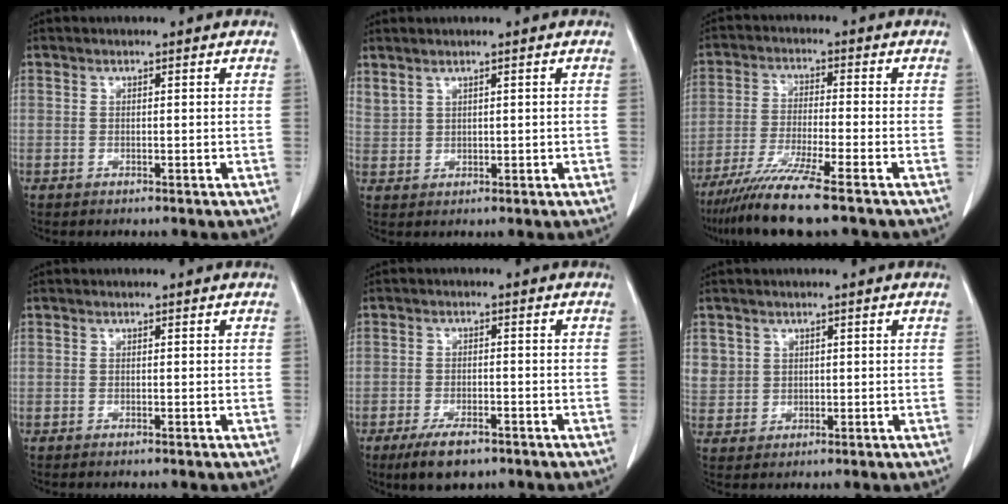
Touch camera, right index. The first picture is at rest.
{"total": 2.6, "force": [2.1, 1.2, 1.1], "torque": [-0.029, 0.009, 0.055]}
{"total": 10.3, "force": [-7.7, -0.7, 6.8], "torque": [-0.122, -0.031, -0.134]}
{"total": 0.0}
{"total": 5.6, "force": [-3.8, 2.2, 3.5], "torque": [-0.065, -0.004, -0.060]}
{"total": 5.1, "force": [2.0, 4.6, 0.6], "torque": [-0.012, 0.008, 0.049]}